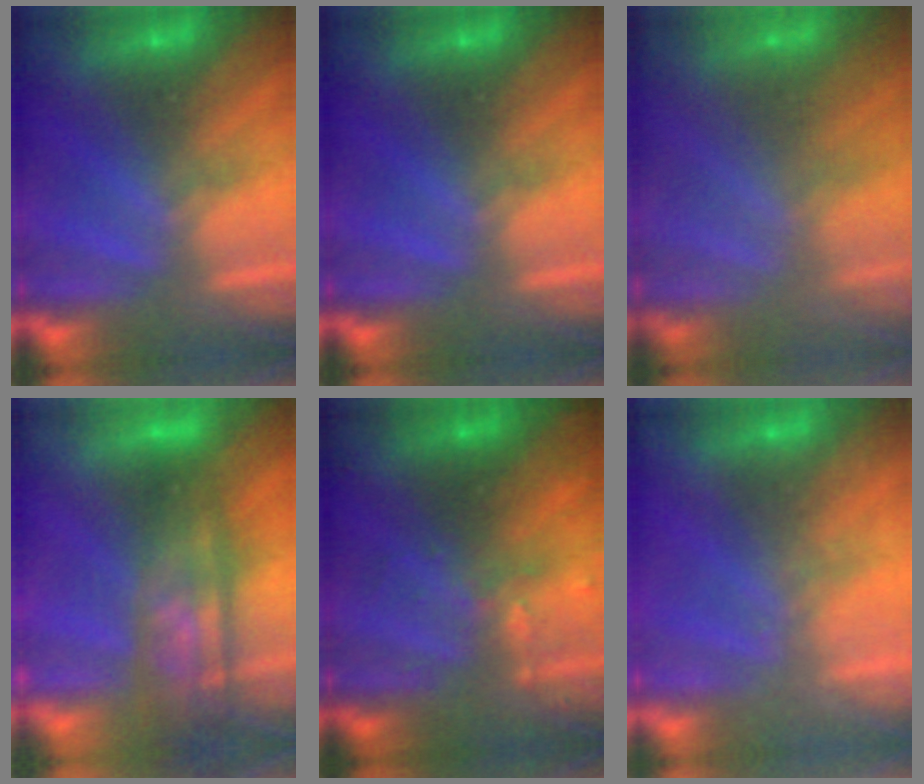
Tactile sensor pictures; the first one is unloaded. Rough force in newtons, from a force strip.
{"total": 0.0}
{"total": 2.0}
{"total": 7.2}
{"total": 2.9}
{"total": 2.3}